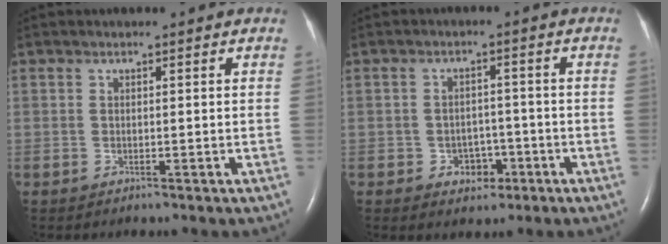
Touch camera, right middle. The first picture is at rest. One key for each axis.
{"total": 3.8, "fx": -1.7, "fy": 3.0, "fz": 1.8, "tx": -0.021, "ty": 0.011, "tz": -0.018}